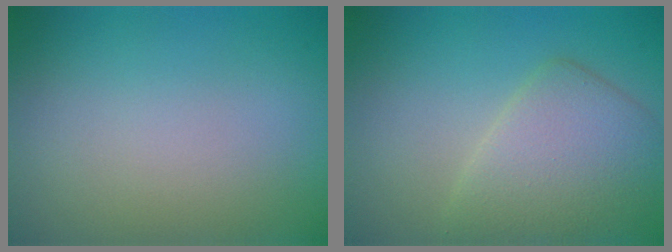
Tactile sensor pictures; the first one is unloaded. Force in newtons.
{"total": 4.8, "press": 4.8, "slide": 0.3}